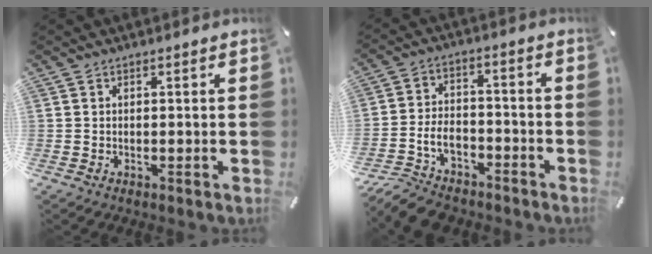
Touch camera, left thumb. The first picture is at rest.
{"total": 10.0, "force": [-6.7, 5.9, 4.6], "torque": [-0.092, 0.035, -0.126]}